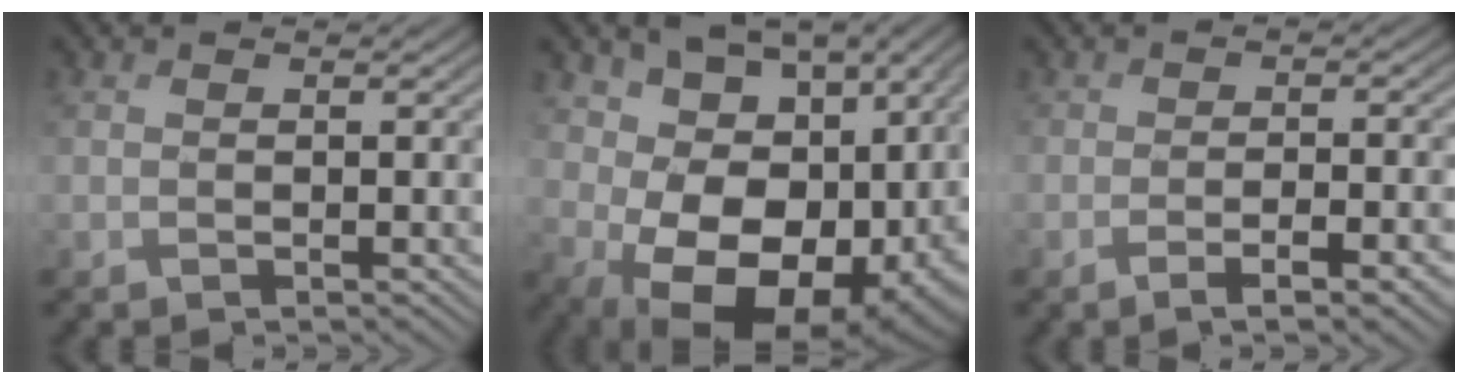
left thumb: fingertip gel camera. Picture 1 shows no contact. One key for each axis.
{"total": 16.6, "fx": 0.3, "fy": 11.7, "fz": 11.7, "tx": -0.183, "ty": -0.059, "tz": 0.058}
{"total": 4.4, "fx": -2.8, "fy": 1.0, "fz": 3.2, "tx": -0.048, "ty": -0.001, "tz": -0.042}